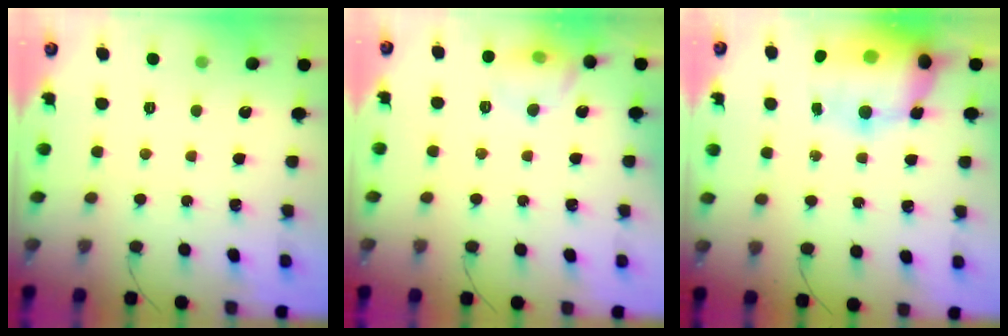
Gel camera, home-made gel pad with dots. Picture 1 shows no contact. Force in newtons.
{"total": 9.0, "press": 8.9, "slide": 1.3}
{"total": 18.4, "press": 18.0, "slide": 4.2}